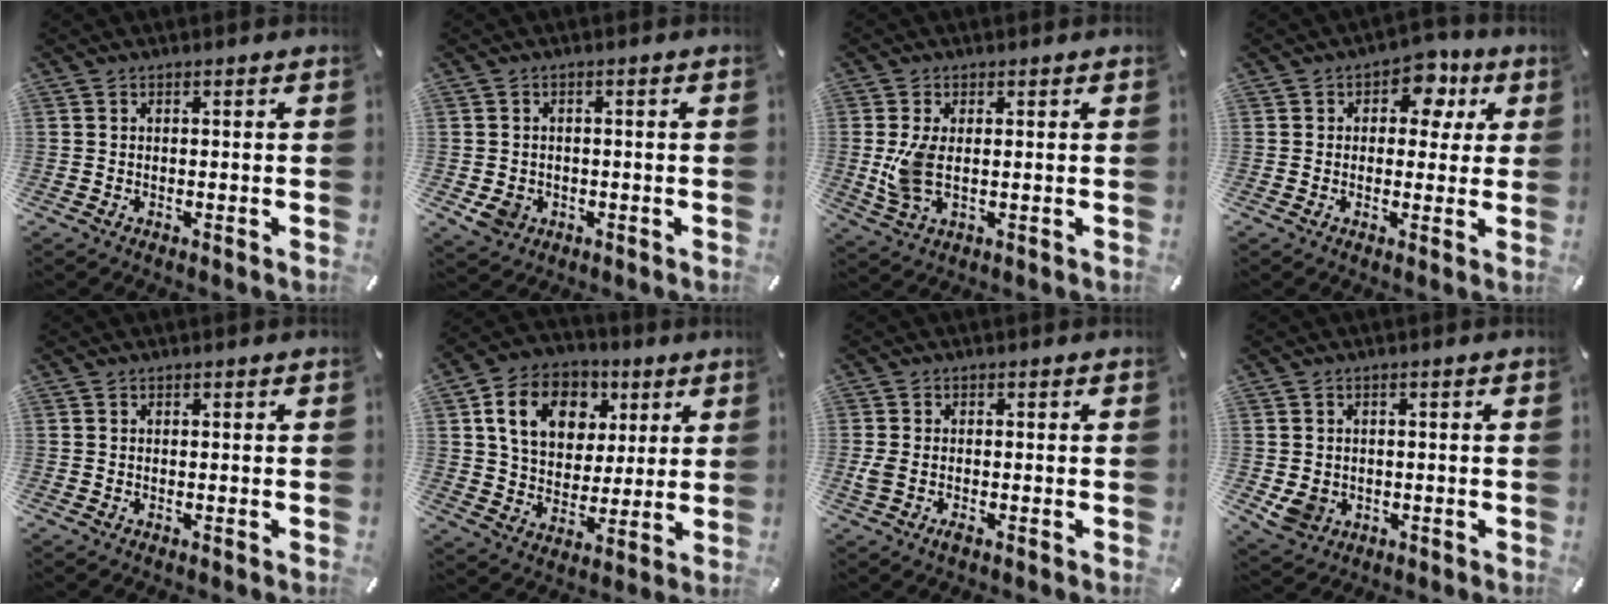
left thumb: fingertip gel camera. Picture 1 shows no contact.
{"total": 4.1, "force": [-1.3, 3.6, 1.6], "torque": [-0.030, -0.002, -0.023]}
{"total": 6.9, "force": [0.9, 3.4, 5.9], "torque": [-0.121, -0.011, 0.010]}
{"total": 8.0, "force": [2.7, 5.7, 4.9], "torque": [-0.051, -0.006, 0.040]}
{"total": 0.0}
{"total": 14.0, "force": [5.3, 11.0, 6.7], "torque": [-0.111, -0.006, 0.100]}
{"total": 2.2, "force": [-0.7, 1.2, 1.8], "torque": [-0.040, -0.001, -0.013]}
{"total": 4.7, "force": [-0.6, 4.2, 1.8], "torque": [-0.047, 0.000, -0.010]}